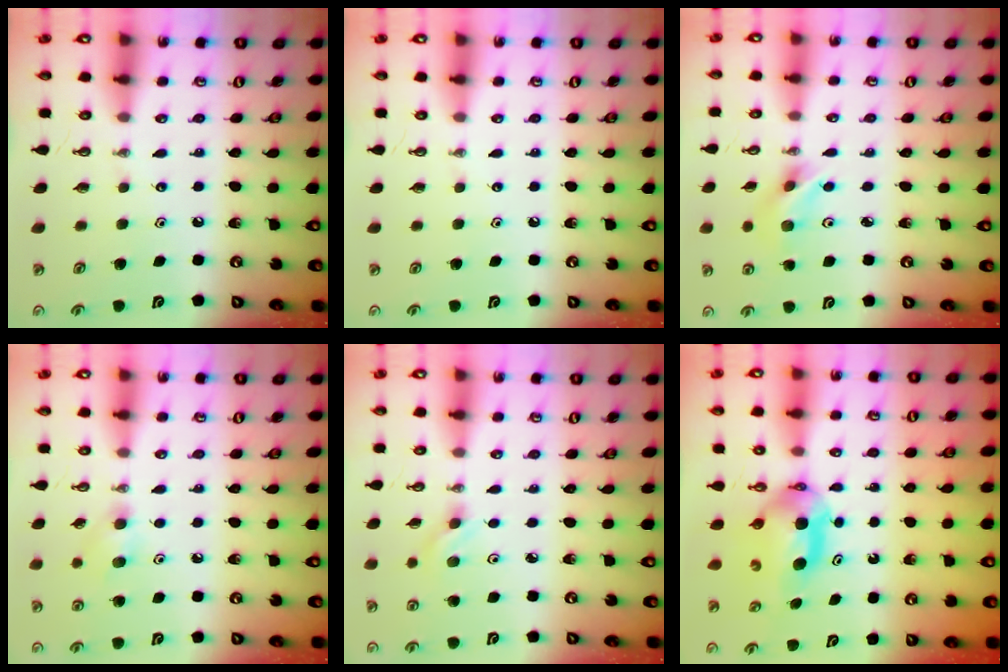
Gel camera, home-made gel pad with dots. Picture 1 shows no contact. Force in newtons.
{"total": 0.0}
{"total": 6.0, "press": 4.4, "slide": 4.1}
{"total": 5.8, "press": 5.6, "slide": 1.5}
{"total": 3.8, "press": 3.4, "slide": 1.6}
{"total": 8.7, "press": 5.2, "slide": 6.9}